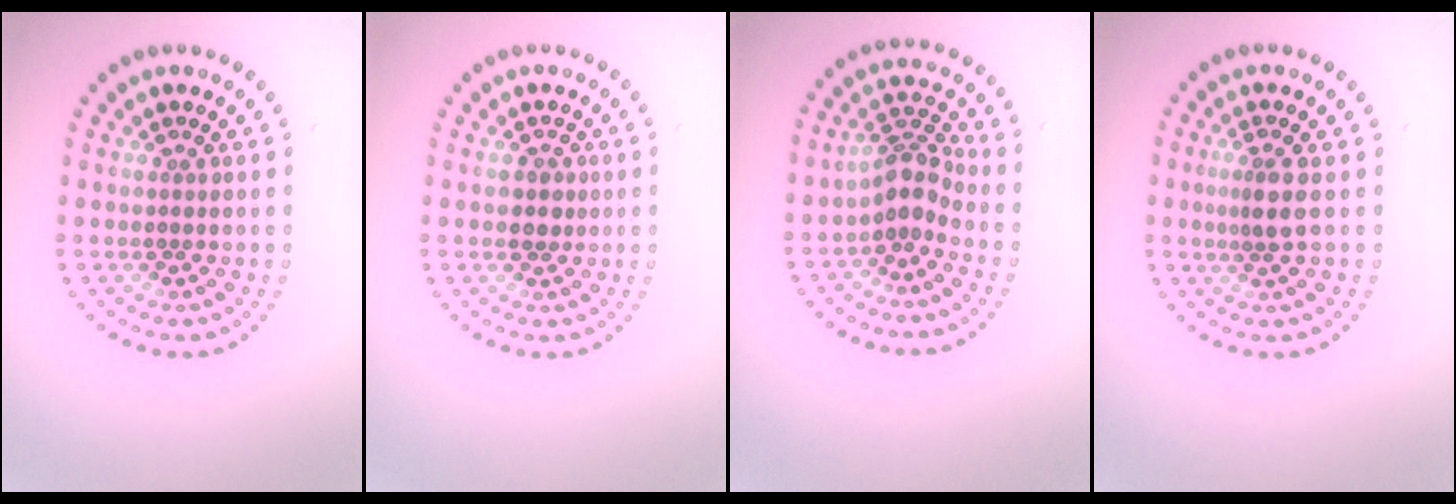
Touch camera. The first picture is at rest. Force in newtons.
{"total": 1.4, "press": 1.3, "slide": 0.5}
{"total": 2.9, "press": 2.2, "slide": 1.8}
{"total": 2.2, "press": 1.7, "slide": 1.3}